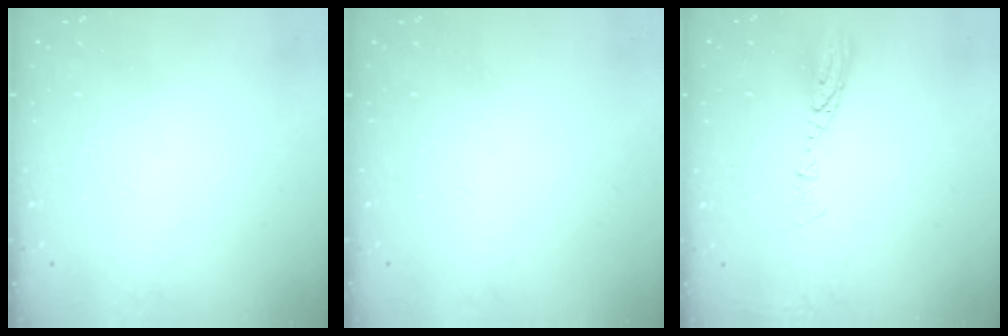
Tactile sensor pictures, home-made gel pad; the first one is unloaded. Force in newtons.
{"total": 0.0}
{"total": 8.0, "press": 8.0, "slide": 0.7}